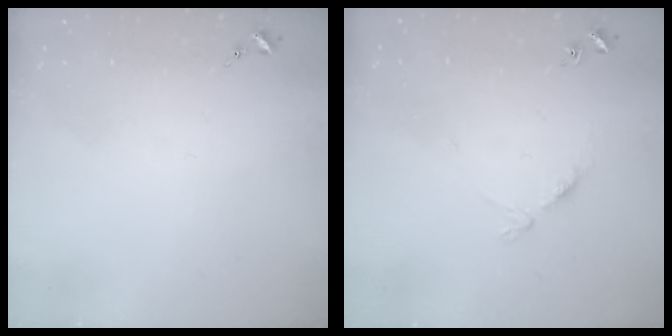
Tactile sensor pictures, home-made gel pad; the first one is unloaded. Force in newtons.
{"total": 5.5, "press": 5.5, "slide": 0.4}